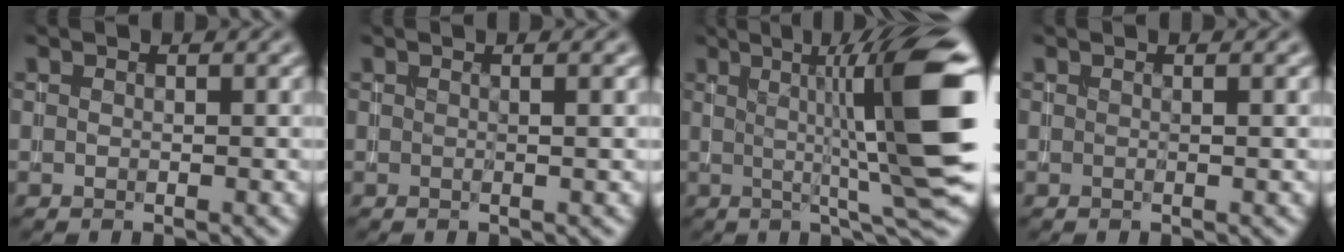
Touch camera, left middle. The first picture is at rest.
{"total": 1.5, "force": [0.3, 0.5, 1.4], "torque": [-0.015, -0.001, -0.004]}
{"total": 12.0, "force": [1.7, 1.9, 11.8], "torque": [-0.149, 0.008, 0.024]}
{"total": 0.9, "force": [0.1, 0.3, 0.8], "torque": [-0.009, 0.000, -0.002]}